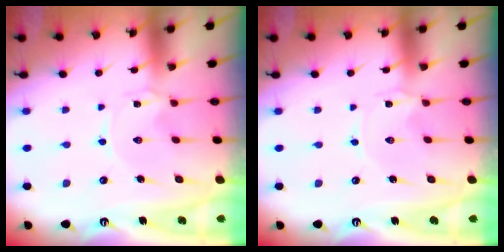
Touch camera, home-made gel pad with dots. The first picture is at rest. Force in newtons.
{"total": 0.0}